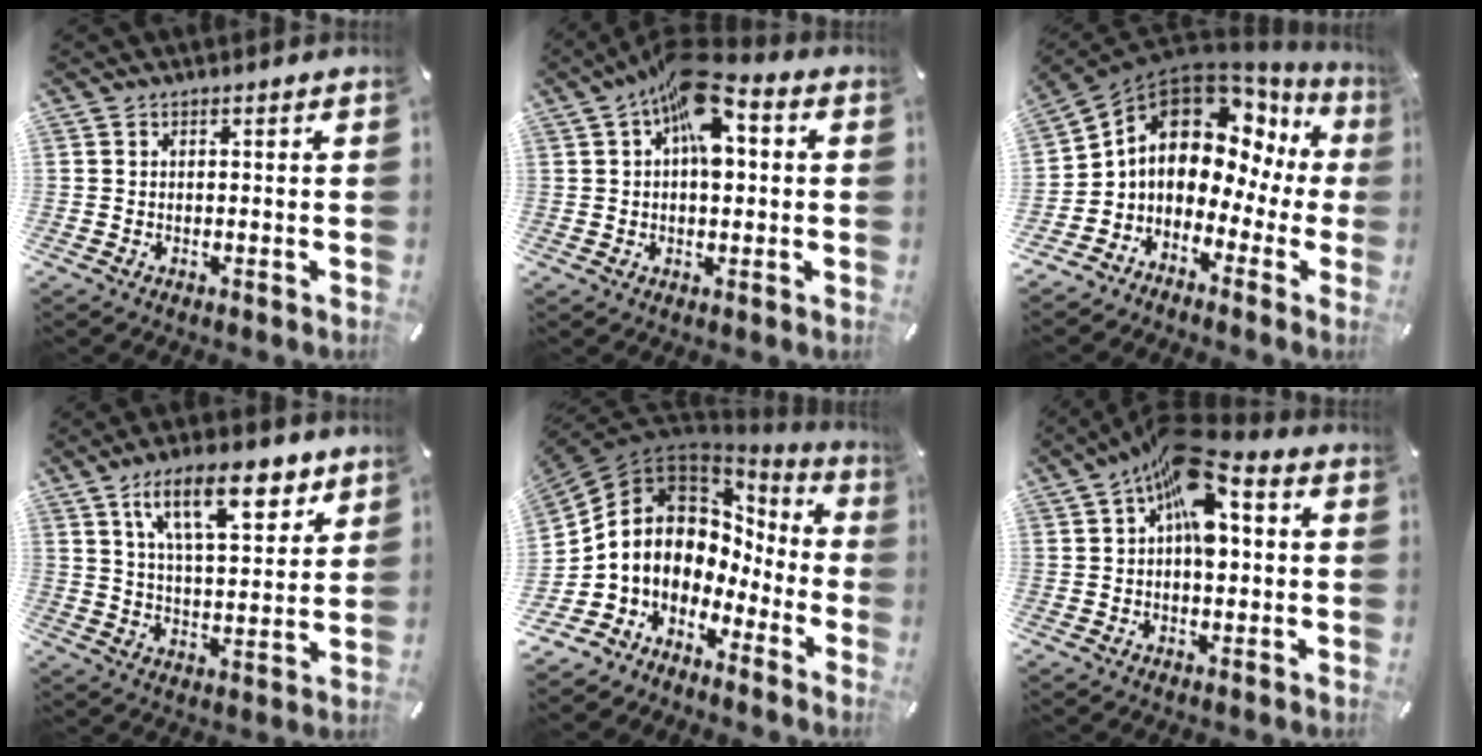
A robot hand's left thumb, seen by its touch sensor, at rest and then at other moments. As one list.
[{"total": 12.1, "force": [3.8, 6.4, 9.5], "torque": [-0.139, -0.012, 0.067]}, {"total": 11.2, "force": [4.5, 8.5, 5.8], "torque": [-0.109, -0.037, 0.077]}, {"total": 15.8, "force": [9.1, 6.6, 11.1], "torque": [-0.177, -0.025, 0.153]}, {"total": 9.7, "force": [0.9, 8.3, 4.9], "torque": [-0.125, -0.036, 0.007]}, {"total": 13.8, "force": [4.1, 7.3, 10.9], "torque": [-0.161, -0.022, 0.071]}]